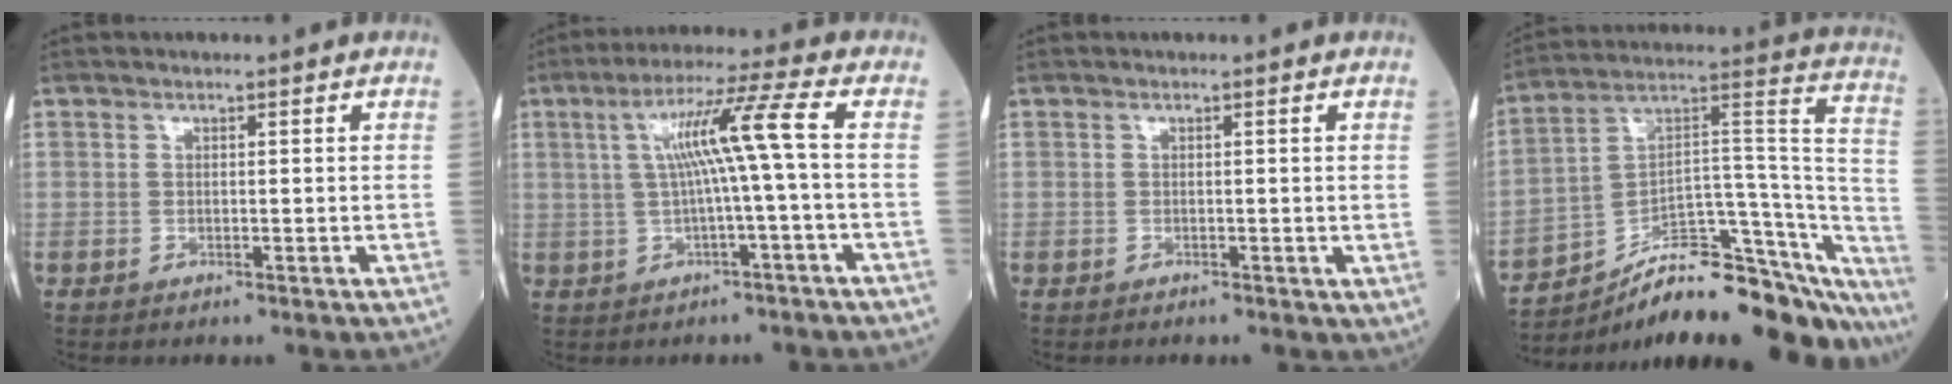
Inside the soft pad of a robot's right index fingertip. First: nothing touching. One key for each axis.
{"total": 8.4, "fx": 0.4, "fy": -1.4, "fz": 8.3, "tx": -0.148, "ty": 0.022, "tz": 0.015}
{"total": 0.5, "fx": -0.2, "fy": 0.4, "fz": 0.2, "tx": -0.002, "ty": 0.001, "tz": -0.005}
{"total": 28.3, "fx": -22.7, "fy": 7.2, "fz": 15.4, "tx": -0.167, "ty": 0.035, "tz": -0.332}